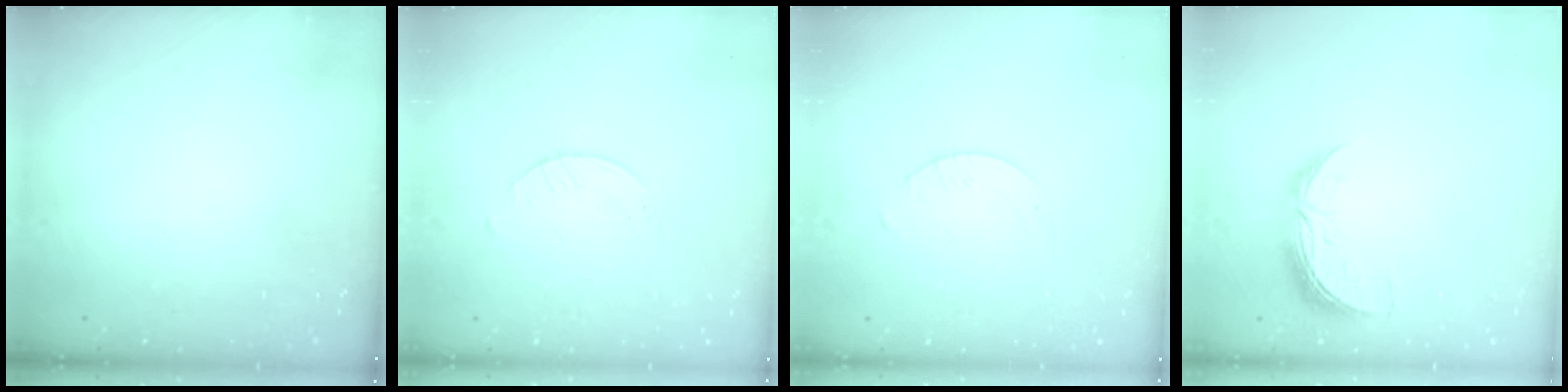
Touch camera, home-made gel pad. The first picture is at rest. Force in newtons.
{"total": 1.6, "press": 1.6, "slide": 0.3}
{"total": 1.6, "press": 1.6, "slide": 0.2}
{"total": 9.3, "press": 9.3, "slide": 0.5}